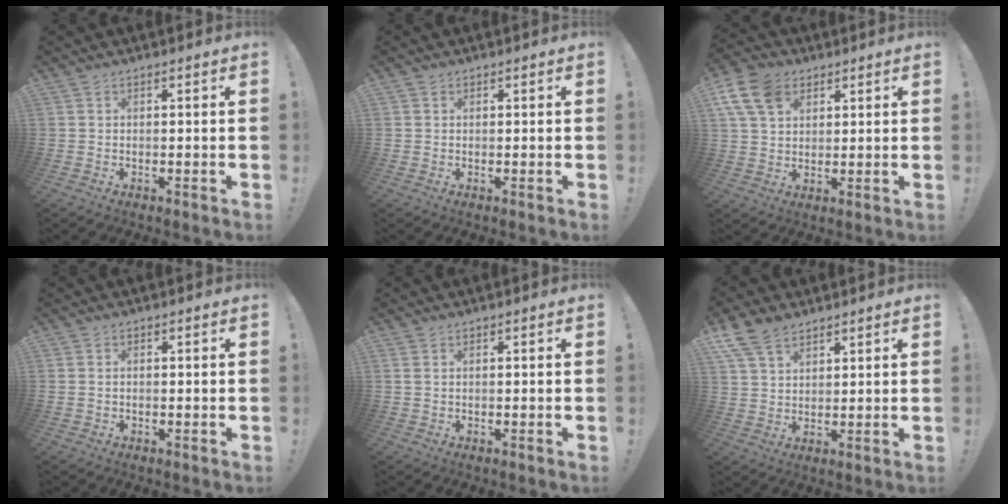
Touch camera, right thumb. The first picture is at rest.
{"total": 0.6, "force": [0.3, 0.5, 0.0], "torque": [0.006, -0.001, 0.005]}
{"total": 11.5, "force": [5.4, 7.9, 6.5], "torque": [-0.127, -0.015, 0.105]}
{"total": 0.8, "force": [-0.1, 0.8, 0.2], "torque": [-0.007, 0.005, -0.002]}
{"total": 1.1, "force": [0.5, 0.7, 0.7], "torque": [-0.018, 0.004, 0.011]}
{"total": 9.1, "force": [6.4, 5.1, 4.1], "torque": [-0.085, -0.021, 0.129]}